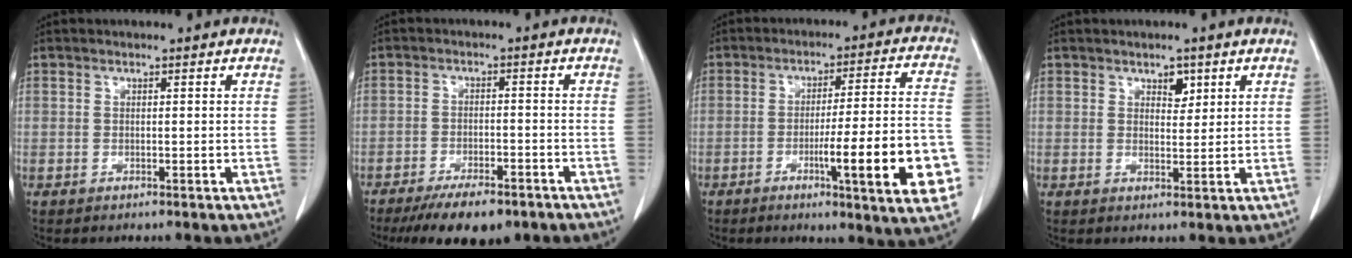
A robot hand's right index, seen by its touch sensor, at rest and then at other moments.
{"total": 9.5, "force": [-7.2, 3.2, 5.3], "torque": [-0.077, -0.008, -0.109]}
{"total": 17.1, "force": [-5.6, 0.7, 16.2], "torque": [-0.173, 0.001, -0.070]}
{"total": 2.4, "force": [1.4, 1.3, 1.4], "torque": [-0.018, -0.003, 0.024]}